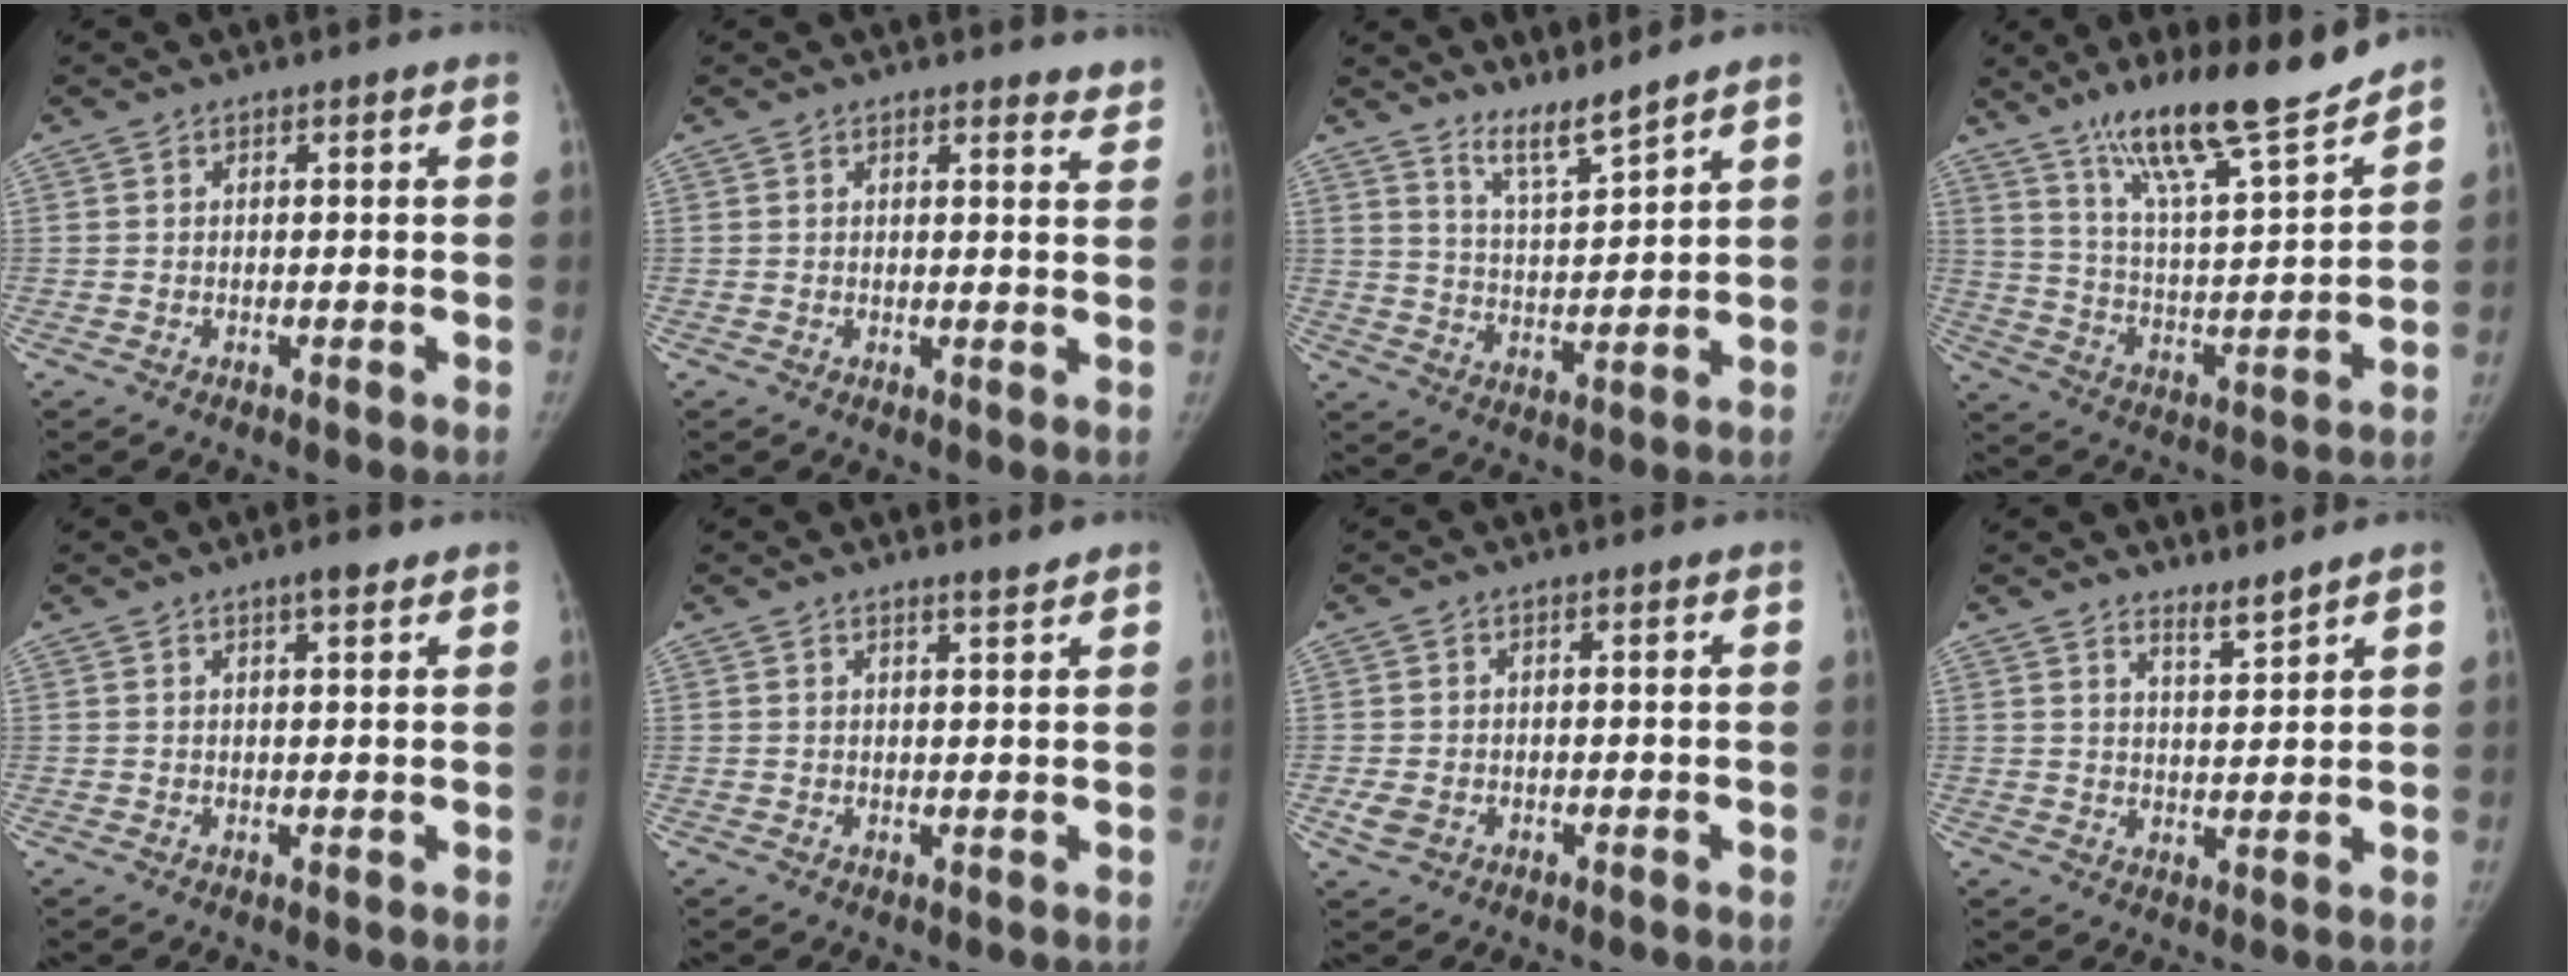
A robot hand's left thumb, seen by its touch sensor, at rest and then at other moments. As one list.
[{"total": 3.6, "force": [3.2, 1.1, 1.1], "torque": [0.006, -0.018, 0.027]}, {"total": 6.7, "force": [6.0, 0.0, 3.1], "torque": [-0.055, -0.058, 0.116]}, {"total": 18.4, "force": [14.7, 2.3, 10.9], "torque": [-0.154, -0.086, 0.255]}, {"total": 2.7, "force": [1.8, 0.7, 1.9], "torque": [-0.024, -0.008, 0.026]}, {"total": 2.1, "force": [1.9, 0.1, 1.0], "torque": [-0.012, -0.017, 0.030]}, {"total": 2.4, "force": [-0.8, 1.9, 1.2], "torque": [-0.025, -0.002, -0.008]}, {"total": 3.5, "force": [3.3, 0.2, 1.3], "torque": [-0.017, -0.037, 0.059]}]